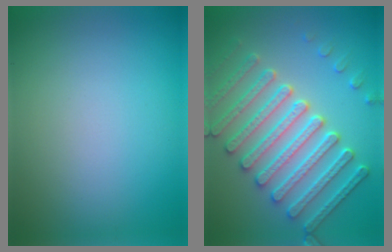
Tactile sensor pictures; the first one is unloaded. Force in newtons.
{"total": 6.7, "press": 6.1, "slide": 2.7}